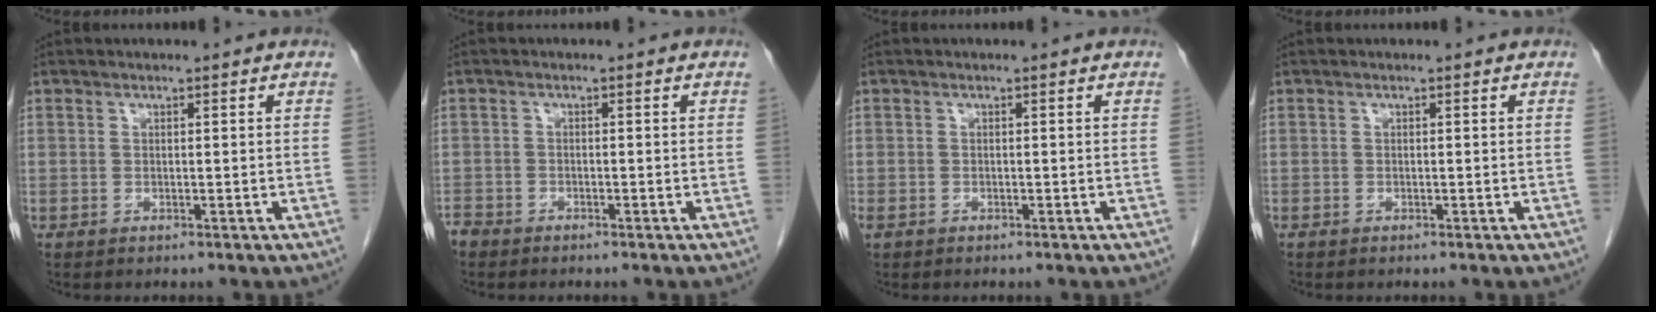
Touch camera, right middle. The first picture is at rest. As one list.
[{"total": 2.4, "force": [-2.2, 1.0, 0.0], "torque": [-0.001, 0.000, -0.042]}, {"total": 0.8, "force": [-0.5, 0.5, 0.3], "torque": [-0.009, 0.000, -0.005]}, {"total": 0.0}]